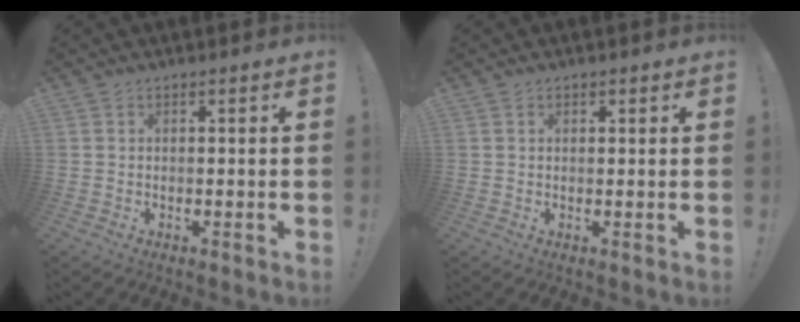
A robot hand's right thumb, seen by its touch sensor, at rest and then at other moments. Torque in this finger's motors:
{"motor_torque": [-0.13, -0.10, -0.05, 0.14, 0.07]}